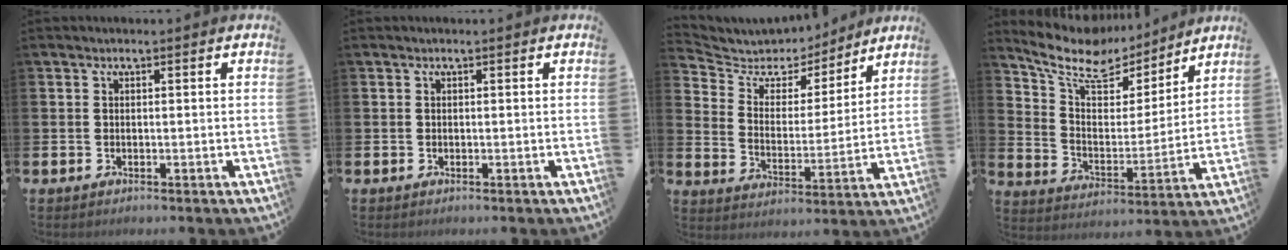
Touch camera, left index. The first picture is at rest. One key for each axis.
{"total": 0.0}
{"total": 6.8, "fx": 6.0, "fy": 3.1, "fz": 0.9, "tx": -0.058, "ty": -0.045, "tz": 0.103}
{"total": 10.2, "fx": 8.8, "fy": 4.1, "fz": 3.2, "tx": -0.097, "ty": -0.061, "tz": 0.152}